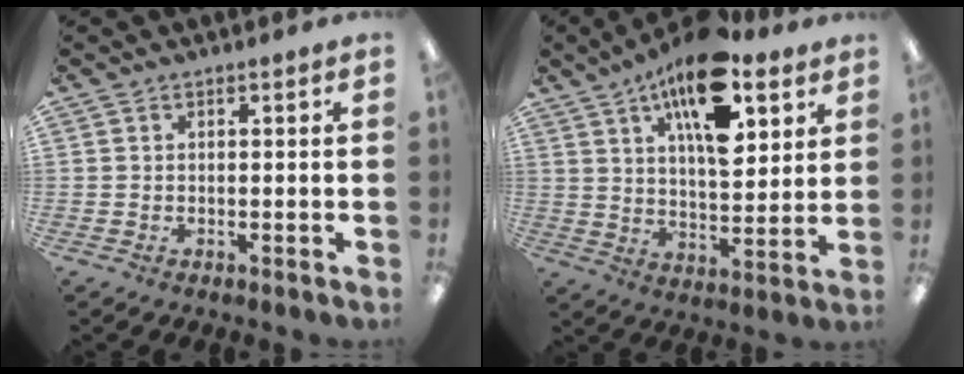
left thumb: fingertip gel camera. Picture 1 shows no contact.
{"total": 18.8, "force": [10.8, 8.1, 13.1], "torque": [-0.205, -0.050, 0.178]}